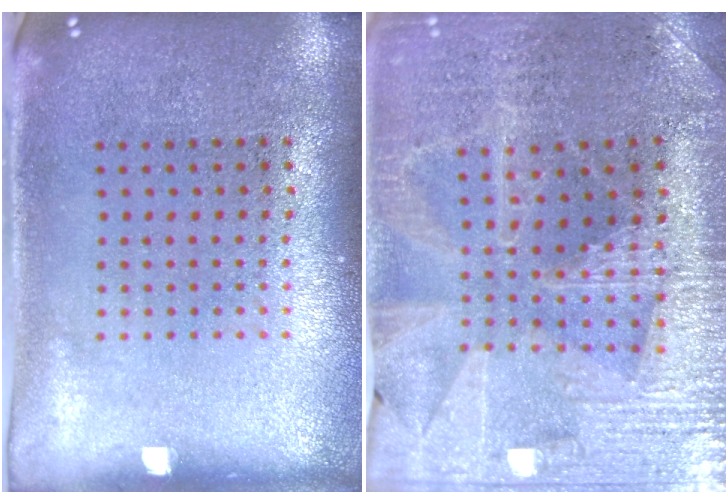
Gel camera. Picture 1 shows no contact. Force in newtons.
{"total": 3.0, "press": 2.9, "slide": 0.4}